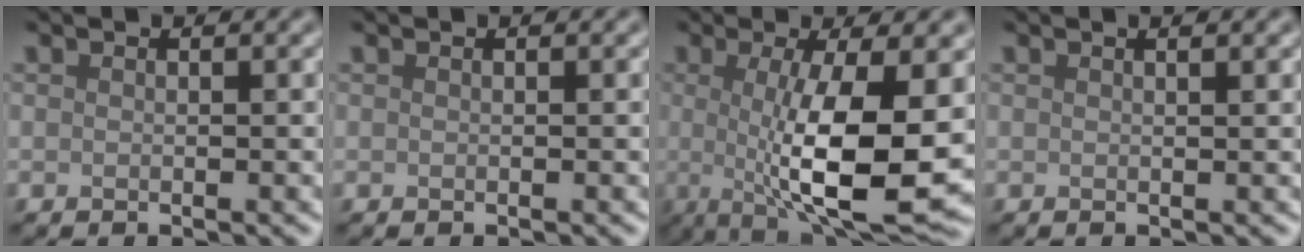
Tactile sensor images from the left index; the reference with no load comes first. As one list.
[{"total": 0.0}, {"total": 9.9, "force": [-0.4, 2.6, 9.6], "torque": [-0.147, -0.017, -0.004]}, {"total": 1.2, "force": [0.7, 0.4, 1.0], "torque": [-0.009, 0.001, 0.004]}]